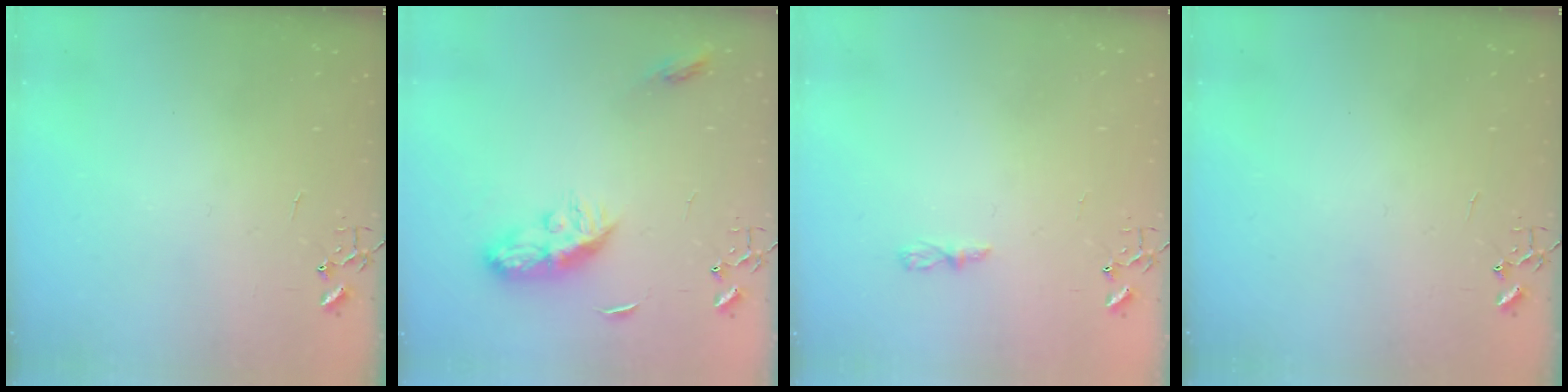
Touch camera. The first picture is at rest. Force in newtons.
{"total": 9.7, "press": 9.7, "slide": 0.1}
{"total": 4.4, "press": 4.4, "slide": 0.6}
{"total": 0.0}